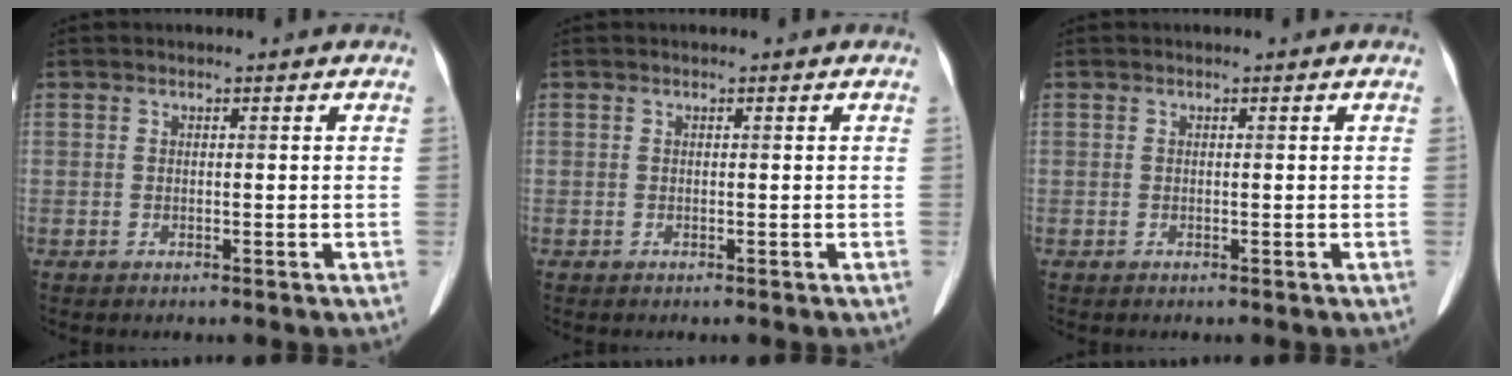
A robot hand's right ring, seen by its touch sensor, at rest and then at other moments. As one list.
[{"total": 0.0}, {"total": 0.0}]